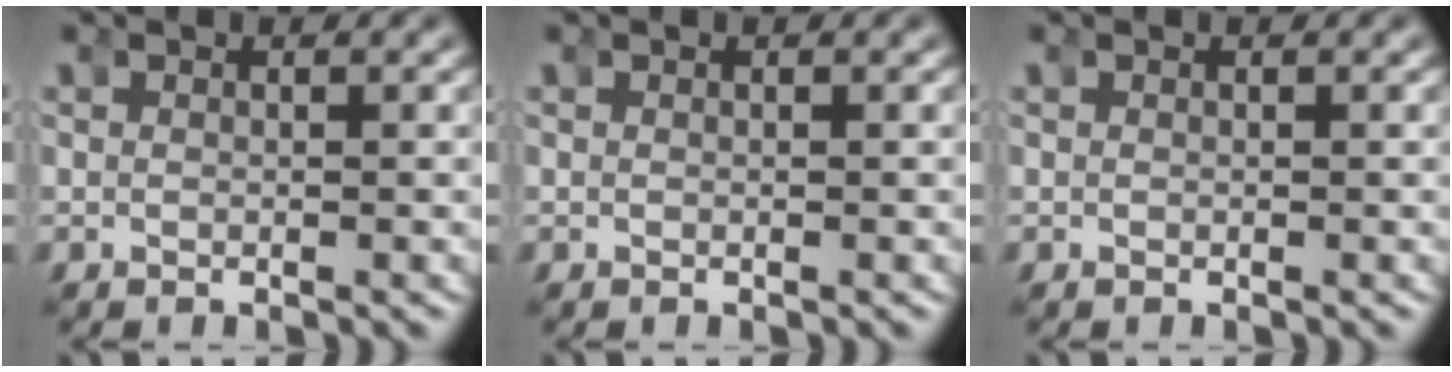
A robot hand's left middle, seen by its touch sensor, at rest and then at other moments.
{"total": 0.0}
{"total": 0.0}